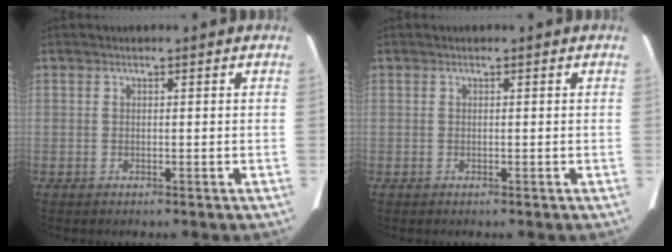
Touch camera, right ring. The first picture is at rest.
{"total": 0.0}